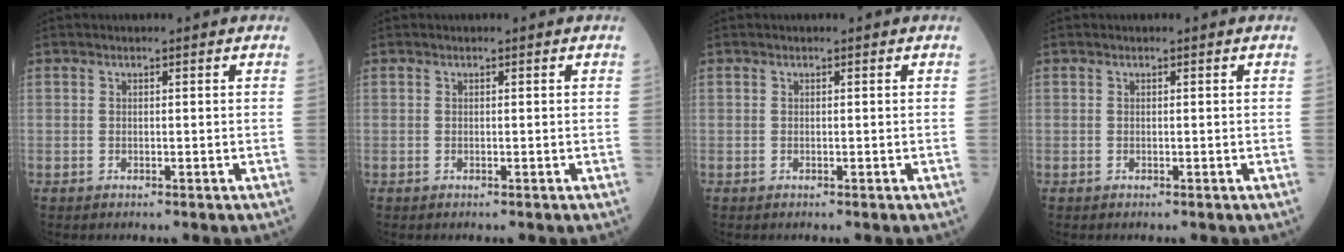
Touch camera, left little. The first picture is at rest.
{"total": 0.0}
{"total": 0.0}
{"total": 0.0}